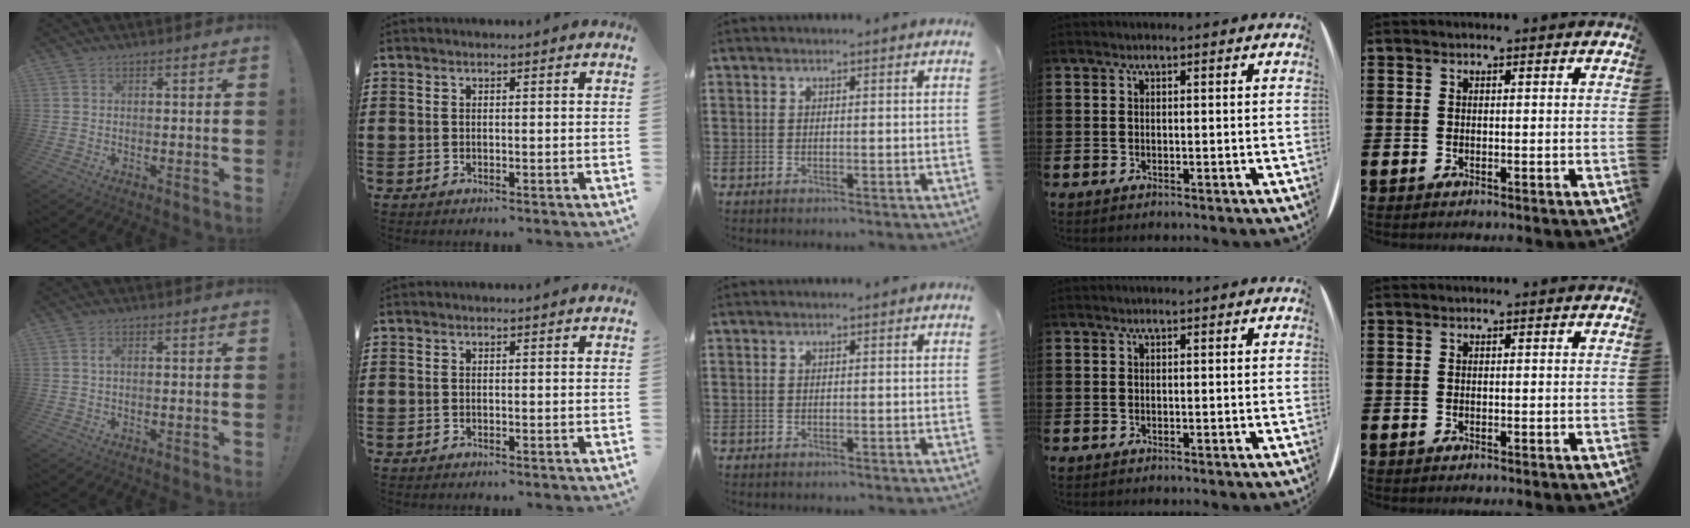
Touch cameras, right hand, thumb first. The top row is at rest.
{"thumb": {"total": 1.3, "force": [0.0, 0.6, 1.2], "torque": [-0.029, 0.007, 0.001]}}